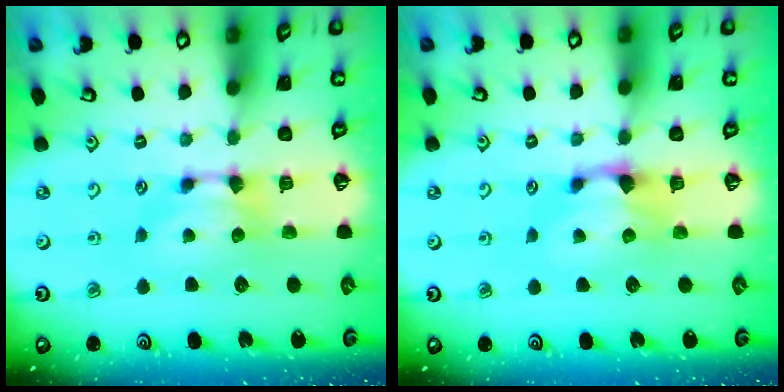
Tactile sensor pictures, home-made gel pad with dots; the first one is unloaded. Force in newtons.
{"total": 1.2, "press": 0.8, "slide": 0.9}